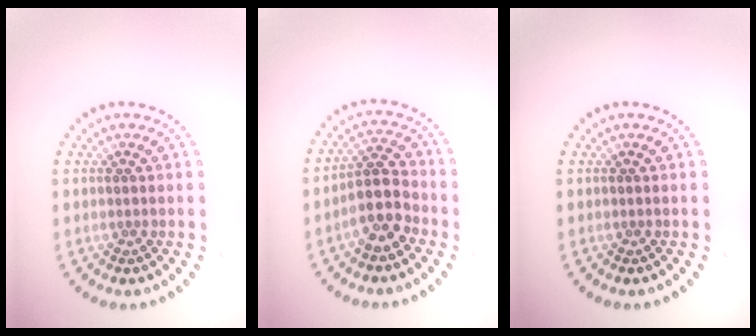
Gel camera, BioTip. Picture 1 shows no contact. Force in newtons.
{"total": 4.0, "press": 3.7, "slide": 1.5}
{"total": 0.0}